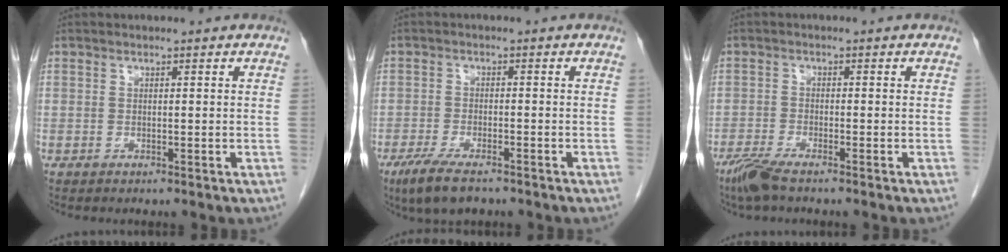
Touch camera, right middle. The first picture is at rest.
{"total": 6.9, "force": [-5.0, 1.8, 4.4], "torque": [-0.081, -0.014, -0.083]}
{"total": 4.1, "force": [-3.2, 0.5, 2.5], "torque": [-0.058, -0.010, -0.064]}